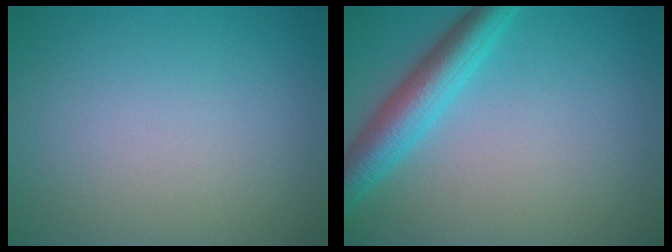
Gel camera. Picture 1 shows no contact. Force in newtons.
{"total": 4.8, "press": 4.8, "slide": 0.2}